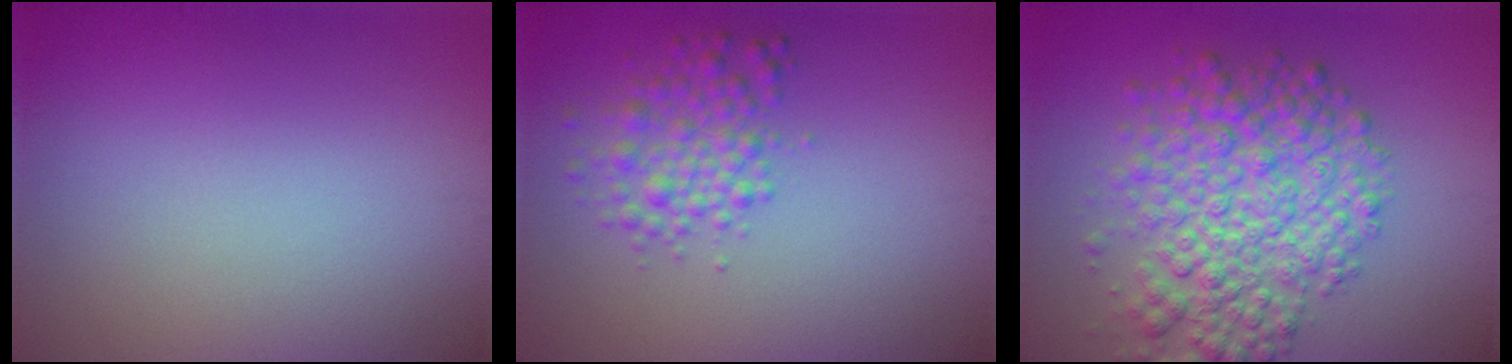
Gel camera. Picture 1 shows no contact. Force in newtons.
{"total": 2.9, "press": 2.9, "slide": 0.0}
{"total": 7.4, "press": 7.4, "slide": 0.2}